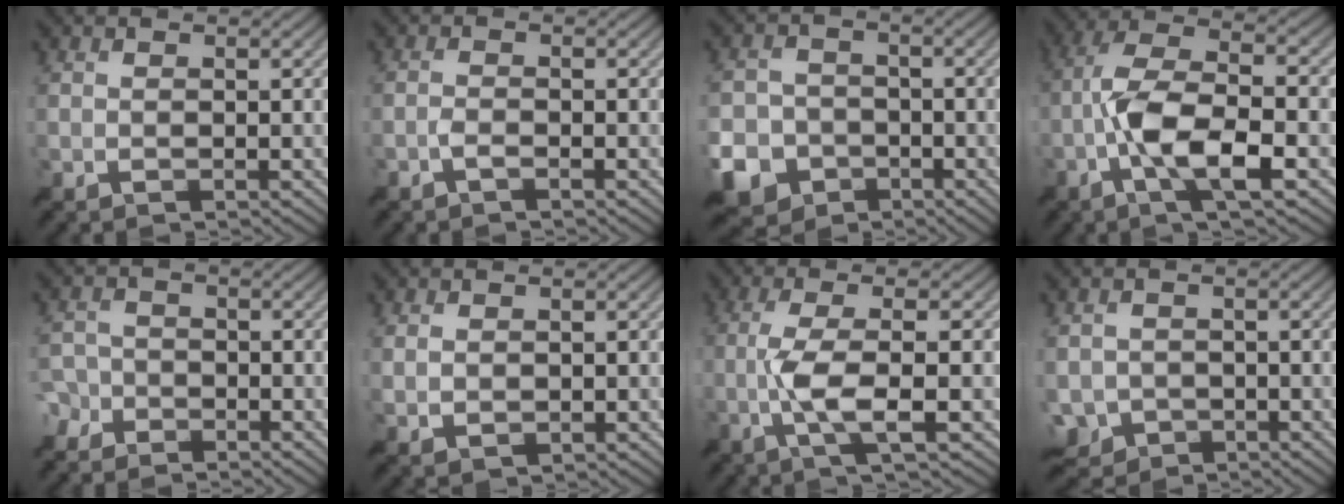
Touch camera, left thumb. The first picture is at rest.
{"total": 1.2, "force": [-0.9, 0.3, 0.7], "torque": [-0.014, 0.003, -0.021]}
{"total": 7.4, "force": [-4.0, 5.6, 2.9], "torque": [-0.078, -0.016, -0.086]}
{"total": 11.7, "force": [-3.5, 3.6, 10.6], "torque": [-0.209, 0.007, -0.076]}
{"total": 4.4, "force": [-2.8, 3.4, 0.6], "torque": [-0.006, -0.001, -0.069]}
{"total": 1.6, "force": [0.3, 1.0, 1.3], "torque": [-0.030, -0.003, 0.012]}
{"total": 7.5, "force": [-1.3, 1.3, 7.3], "torque": [-0.145, 0.012, -0.030]}
{"total": 3.8, "force": [-1.4, 3.4, 0.9], "torque": [-0.030, -0.018, -0.034]}